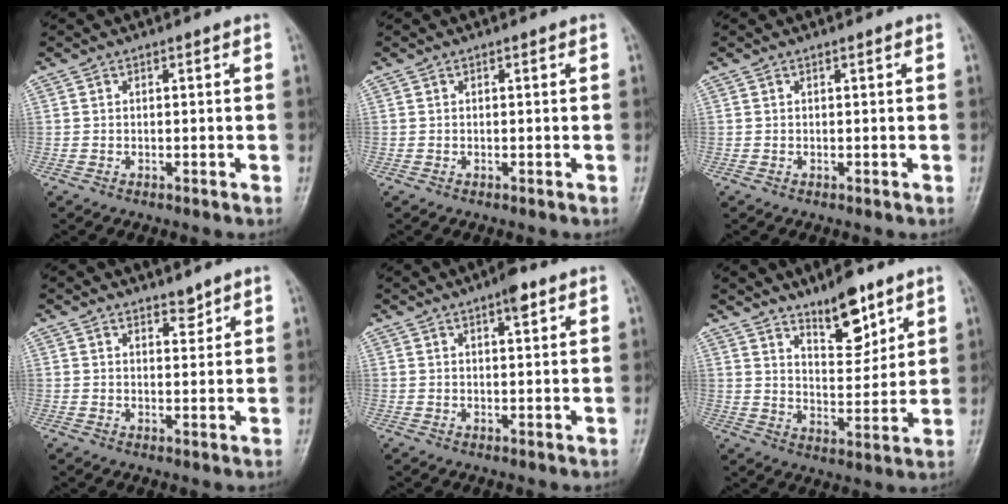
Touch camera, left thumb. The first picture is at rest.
{"total": 0.0}
{"total": 0.0}
{"total": 2.3, "force": [2.0, 0.9, 0.7], "torque": [0.002, -0.016, 0.031]}
{"total": 3.6, "force": [2.1, 1.1, 2.7], "torque": [-0.034, -0.007, 0.029]}
{"total": 9.8, "force": [6.8, 3.8, 6.0], "torque": [-0.068, -0.053, 0.114]}